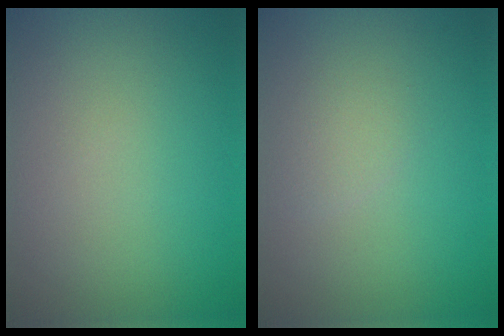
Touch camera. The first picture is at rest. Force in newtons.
{"total": 1.1, "press": 1.1, "slide": 0.1}